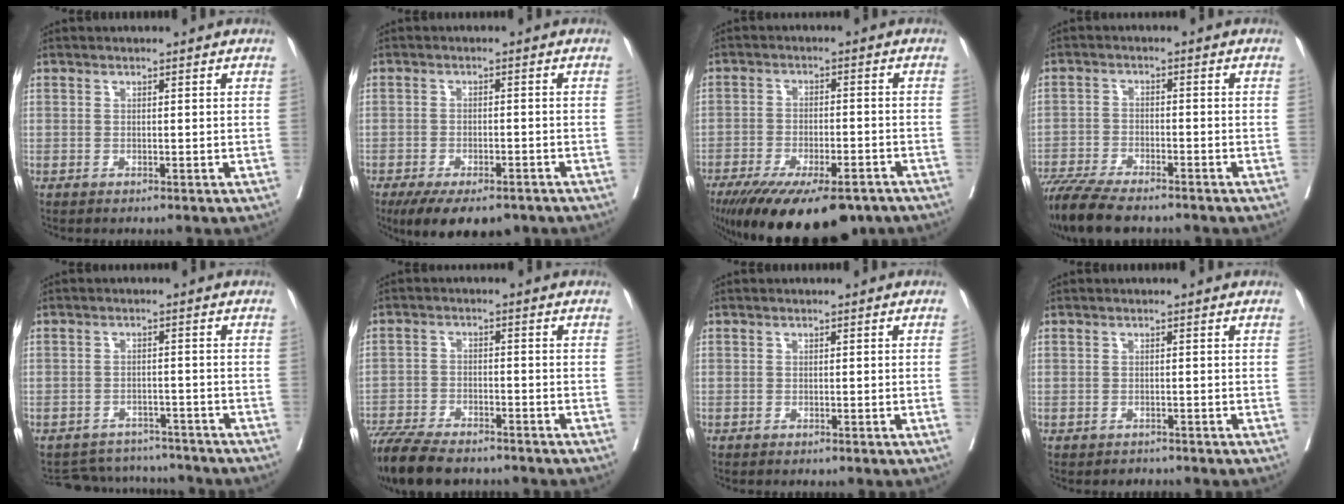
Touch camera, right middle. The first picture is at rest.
{"total": 10.6, "force": [-7.8, 4.2, 5.9], "torque": [-0.083, -0.009, -0.113]}
{"total": 18.0, "force": [-13.5, 5.5, 10.5], "torque": [-0.166, -0.026, -0.198]}
{"total": 11.7, "force": [-9.9, 2.2, 5.8], "torque": [-0.098, -0.022, -0.163]}
{"total": 8.5, "force": [-8.1, 2.5, 0.1], "torque": [0.004, 0.015, -0.109]}
{"total": 12.1, "force": [-10.1, 3.1, 5.7], "torque": [-0.100, -0.020, -0.166]}
{"total": 0.6, "force": [-0.1, -0.2, 0.6], "torque": [-0.005, 0.002, 0.001]}
{"total": 1.2, "force": [-1.0, 0.6, -0.2], "torque": [-0.003, 0.000, -0.018]}